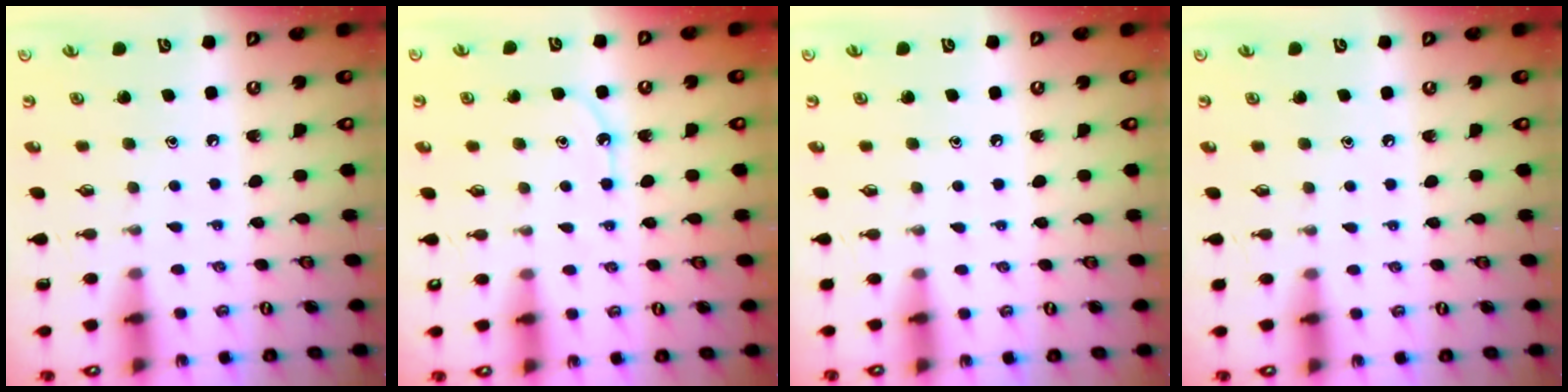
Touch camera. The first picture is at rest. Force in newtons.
{"total": 6.4, "press": 6.3, "slide": 0.8}
{"total": 3.0, "press": 2.9, "slide": 0.5}
{"total": 2.9, "press": 2.8, "slide": 0.4}